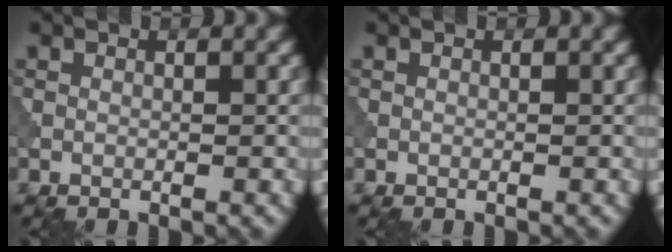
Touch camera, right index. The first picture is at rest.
{"total": 0.0}